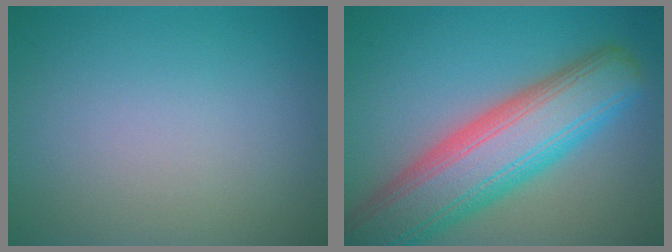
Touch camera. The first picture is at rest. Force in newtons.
{"total": 10.5, "press": 10.5, "slide": 0.6}